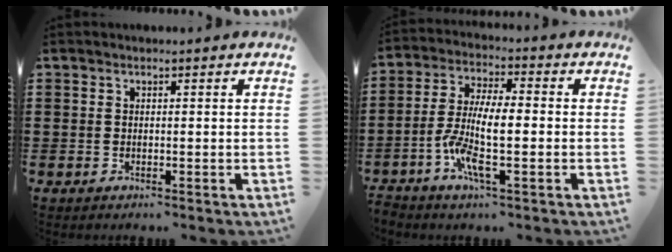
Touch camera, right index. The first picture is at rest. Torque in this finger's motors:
{"motor_torque": [1.24, -0.89, 0.97, 0.21]}